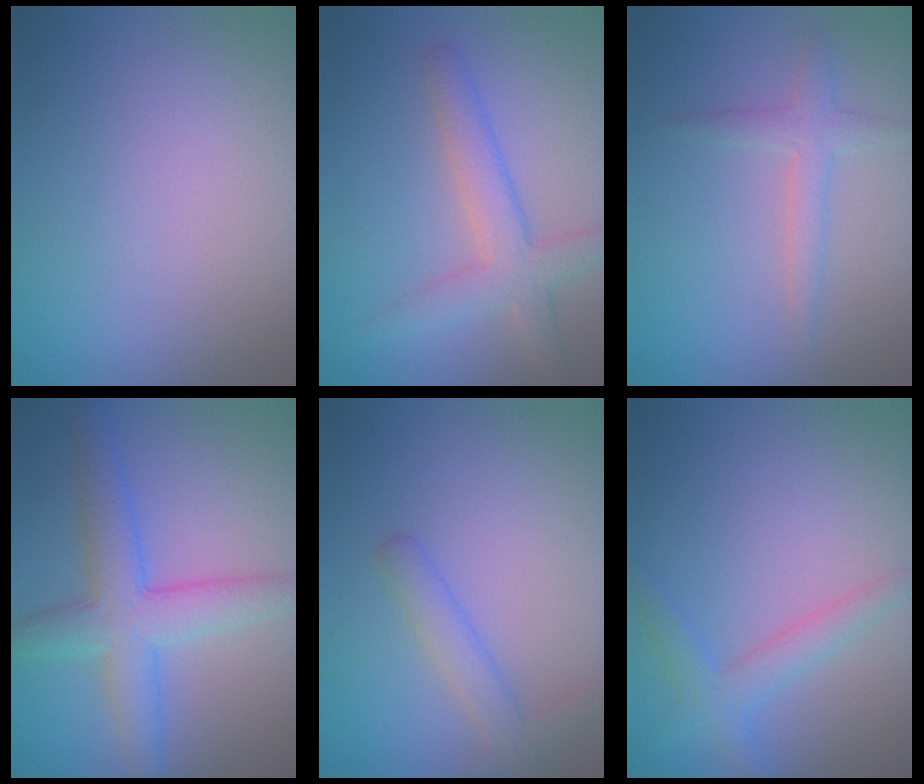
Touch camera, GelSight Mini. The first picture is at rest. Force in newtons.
{"total": 3.9, "press": 3.9, "slide": 0.1}
{"total": 2.0, "press": 2.0, "slide": 0.1}
{"total": 5.5, "press": 5.5, "slide": 0.0}
{"total": 2.4, "press": 2.4, "slide": 0.1}
{"total": 2.6, "press": 2.6, "slide": 0.2}